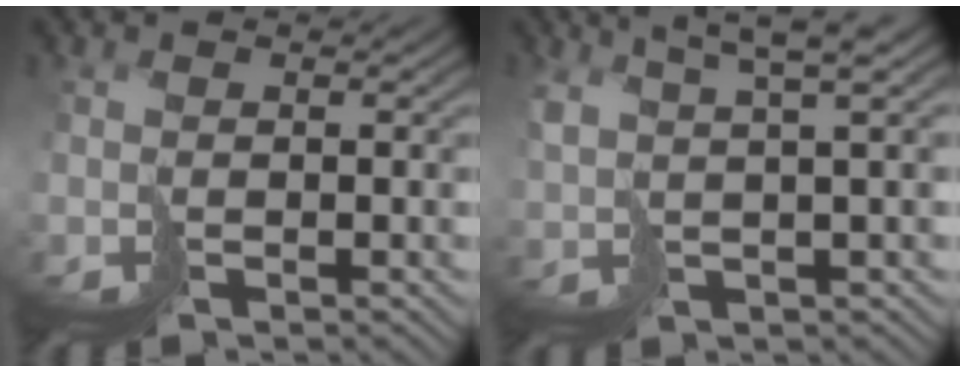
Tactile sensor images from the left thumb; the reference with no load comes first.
{"total": 5.5, "force": [3.4, 0.9, 4.2], "torque": [-0.069, 0.022, 0.065]}